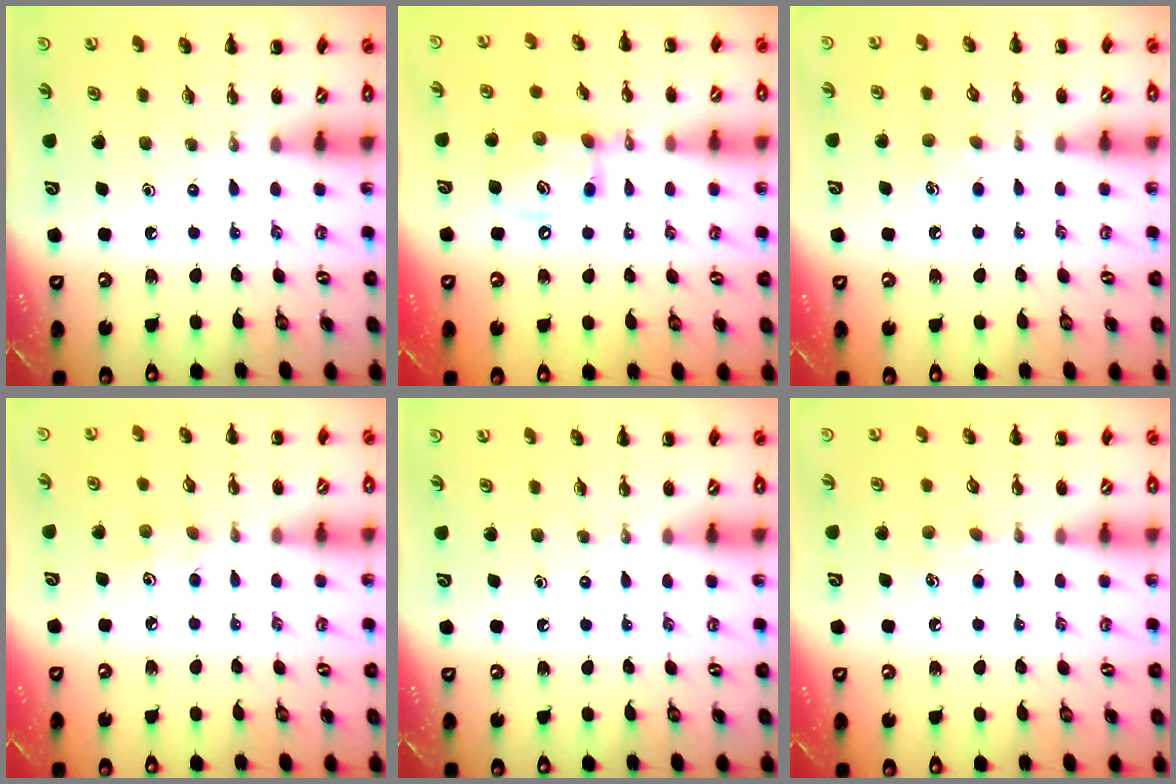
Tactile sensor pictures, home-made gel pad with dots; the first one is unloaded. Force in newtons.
{"total": 11.6, "press": 11.4, "slide": 2.1}
{"total": 4.8, "press": 4.6, "slide": 1.6}
{"total": 3.9, "press": 3.7, "slide": 0.9}
{"total": 0.0}
{"total": 4.8, "press": 4.6, "slide": 1.6}